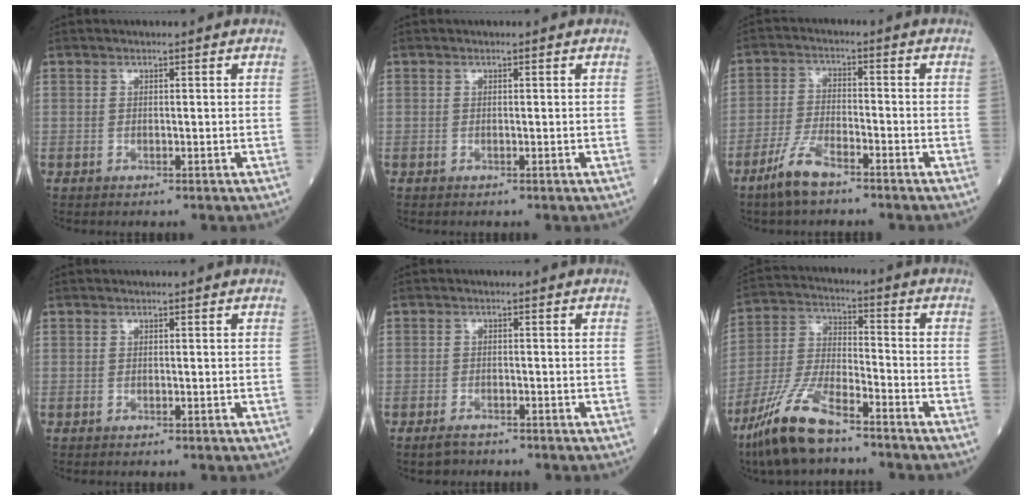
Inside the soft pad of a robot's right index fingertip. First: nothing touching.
{"total": 0.0}
{"total": 6.0, "force": [-4.4, 1.2, 3.8], "torque": [-0.092, -0.008, -0.088]}
{"total": 0.0}
{"total": 2.0, "force": [-1.7, 0.8, 0.7], "torque": [-0.024, -0.003, -0.025]}
{"total": 12.8, "force": [-9.3, 2.7, 8.4], "torque": [-0.188, -0.019, -0.180]}